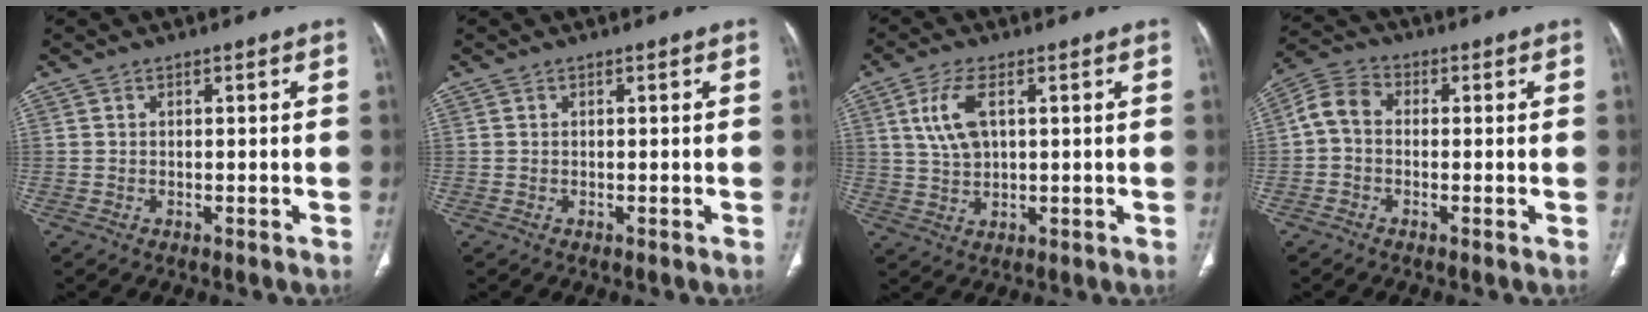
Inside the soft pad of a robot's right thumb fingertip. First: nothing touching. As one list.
[{"total": 0.0}, {"total": 6.9, "force": [2.1, 3.3, 5.6], "torque": [-0.125, -0.003, 0.047]}, {"total": 5.8, "force": [-0.2, 4.2, 3.9], "torque": [-0.066, 0.019, -0.018]}]